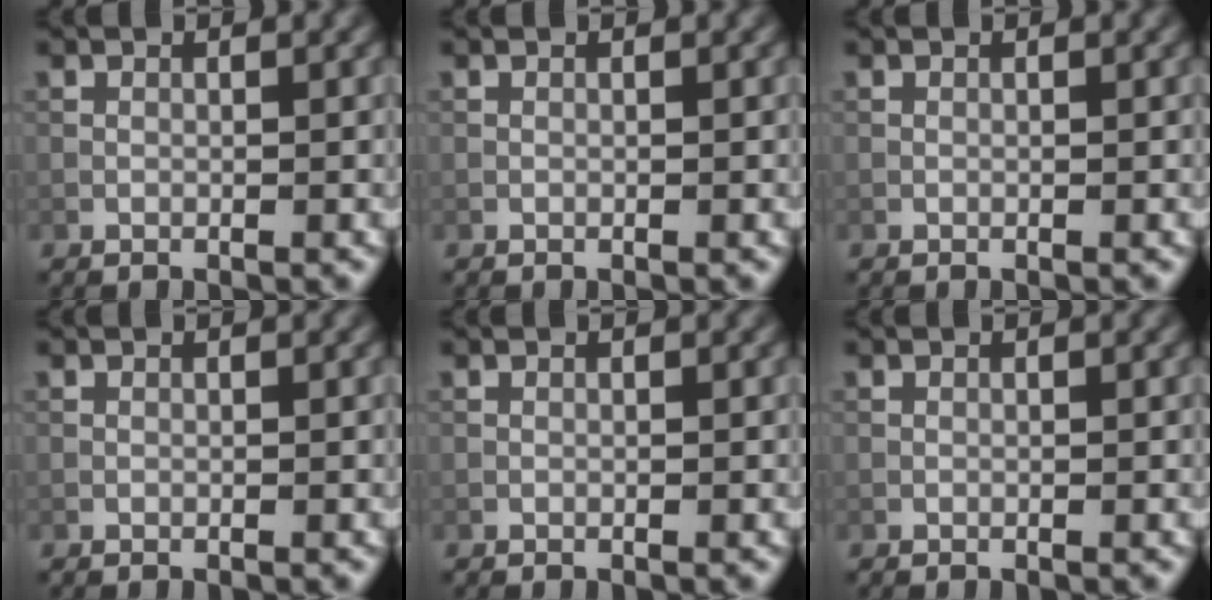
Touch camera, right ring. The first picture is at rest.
{"total": 0.0}
{"total": 0.0}
{"total": 0.0}
{"total": 0.0}
{"total": 0.0}